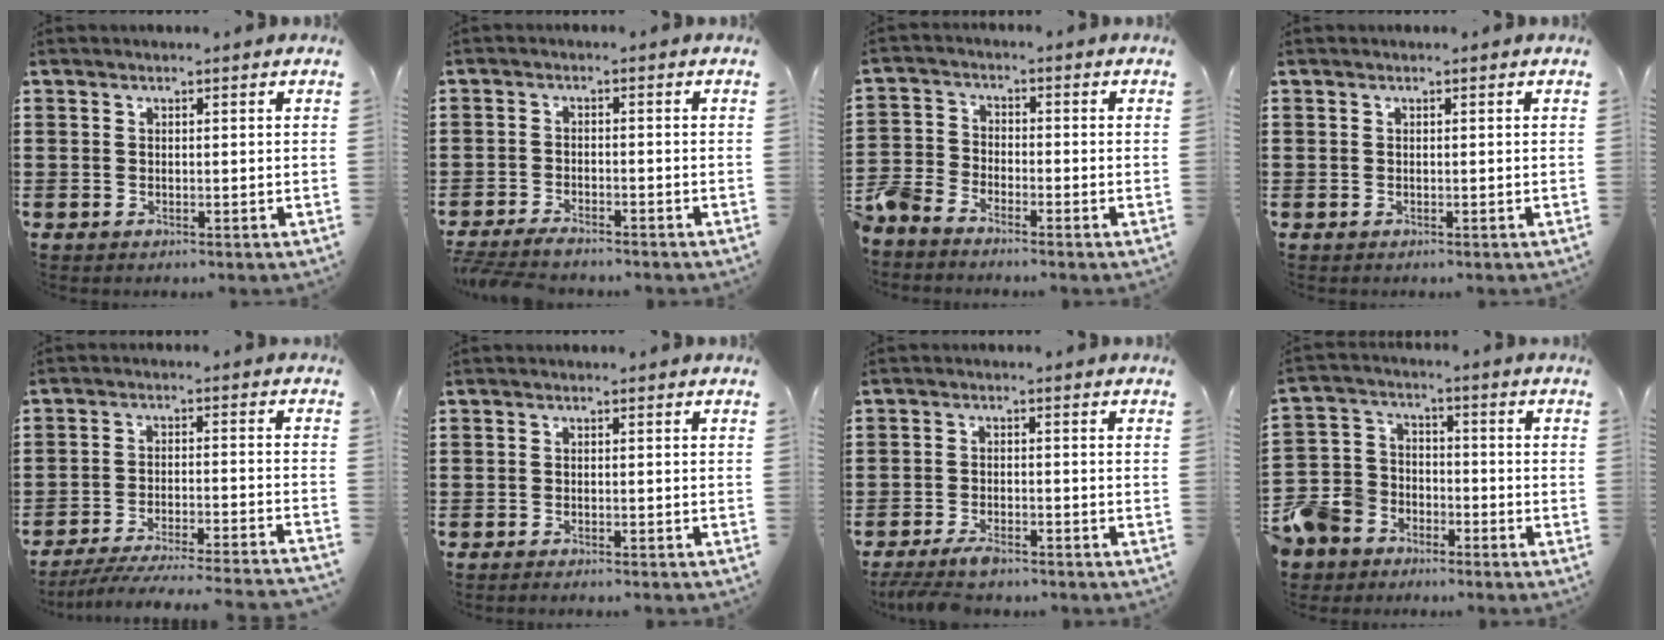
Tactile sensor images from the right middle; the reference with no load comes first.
{"total": 2.4, "force": [-2.3, 0.3, 0.6], "torque": [-0.020, 0.001, -0.050]}
{"total": 4.3, "force": [-4.2, 1.0, 0.7], "torque": [-0.049, -0.009, -0.094]}
{"total": 0.0}
{"total": 5.8, "force": [-5.5, -0.2, 2.0], "torque": [-0.044, -0.014, -0.110]}
{"total": 0.8, "force": [-0.8, -0.1, 0.1], "torque": [-0.003, 0.000, -0.016]}
{"total": 3.2, "force": [-2.8, 0.7, 1.2], "torque": [-0.030, 0.000, -0.059]}
{"total": 8.5, "force": [-6.1, 5.7, 1.1], "torque": [-0.065, 0.011, -0.125]}